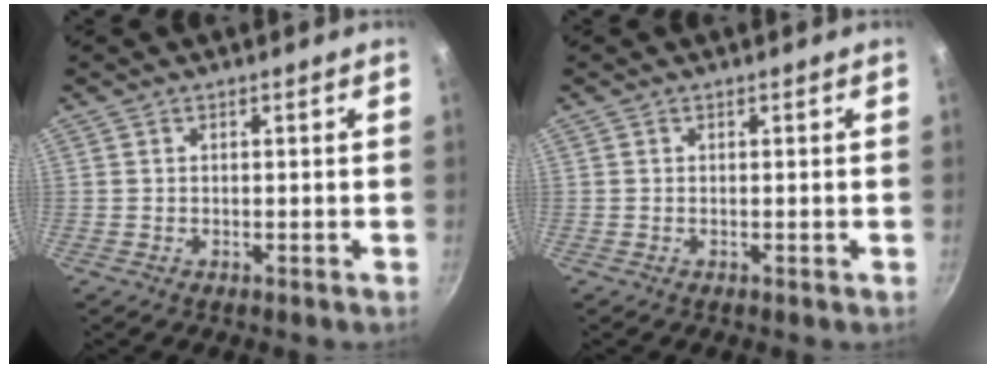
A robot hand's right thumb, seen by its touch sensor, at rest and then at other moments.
{"total": 0.0}